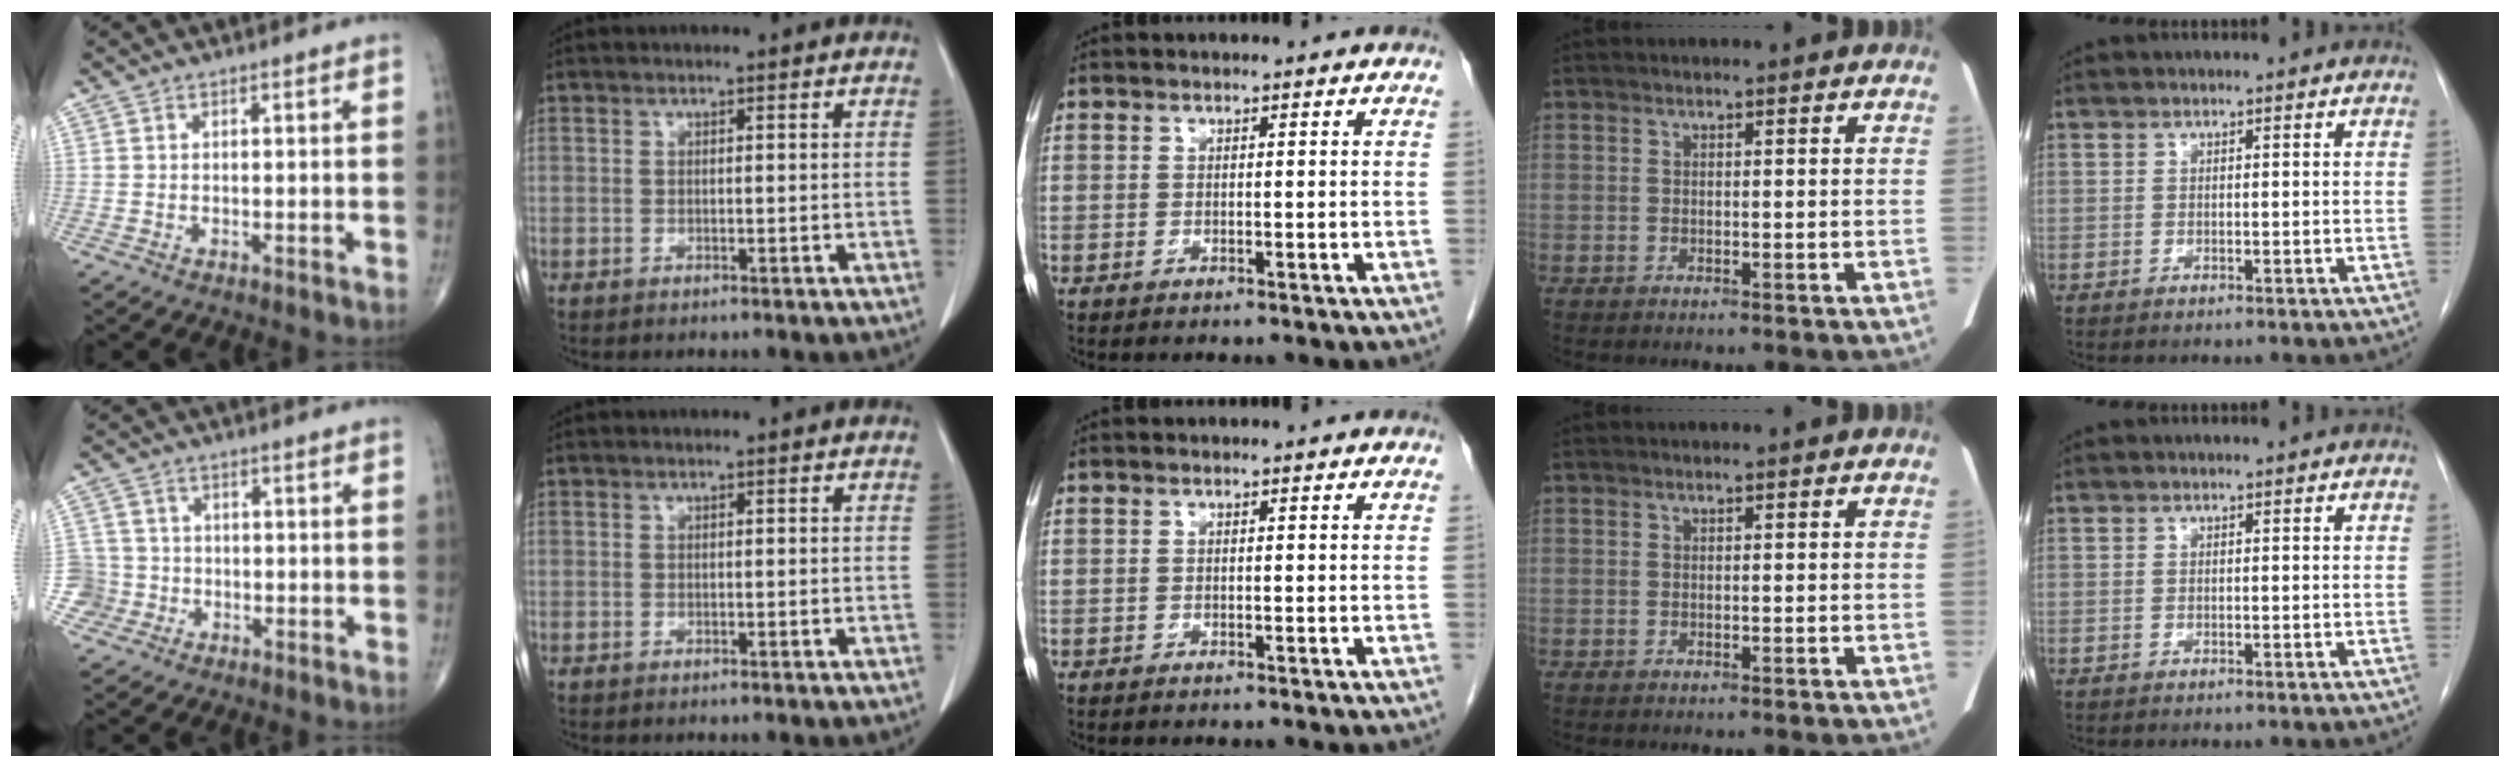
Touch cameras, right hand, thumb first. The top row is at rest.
{"thumb": {"total": 4.8, "force": [-1.8, 4.5, -0.4], "torque": [0.031, 0.018, -0.036]}}